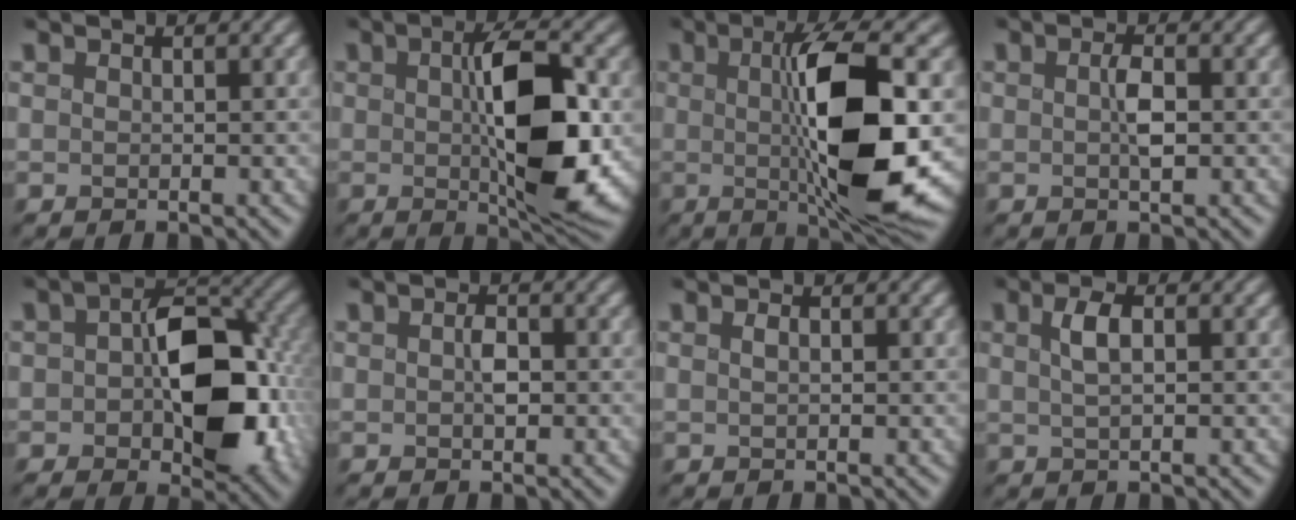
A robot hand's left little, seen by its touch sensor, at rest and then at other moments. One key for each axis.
{"total": 8.4, "fx": -0.4, "fy": 2.8, "fz": 8.0, "tx": -0.136, "ty": -0.002, "tz": 0.015}
{"total": 10.1, "fx": -0.8, "fy": 2.0, "fz": 9.9, "tx": -0.164, "ty": -0.008, "tz": 0.007}
{"total": 1.2, "fx": -0.8, "fy": -0.3, "fz": 0.8, "tx": -0.037, "ty": -0.001, "tz": 0.005}
{"total": 9.9, "fx": -1.3, "fy": 6.2, "fz": 7.7, "tx": -0.121, "ty": -0.006, "tz": 0.004}
{"total": 1.0, "fx": -1.0, "fy": -0.1, "fz": 0.0, "tx": -0.023, "ty": -0.002, "tz": 0.004}
{"total": 0.8, "fx": -0.6, "fy": -0.4, "fz": -0.2, "tx": -0.009, "ty": 0.002, "tz": 0.008}
{"total": 1.3, "fx": -0.2, "fy": 0.1, "fz": 1.3, "tx": -0.043, "ty": 0.003, "tz": 0.016}